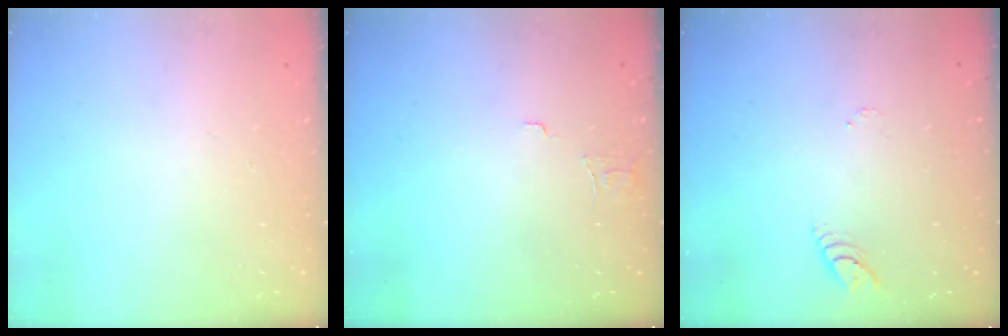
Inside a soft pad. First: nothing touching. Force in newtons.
{"total": 4.5, "press": 4.5, "slide": 0.3}
{"total": 3.9, "press": 3.9, "slide": 0.3}